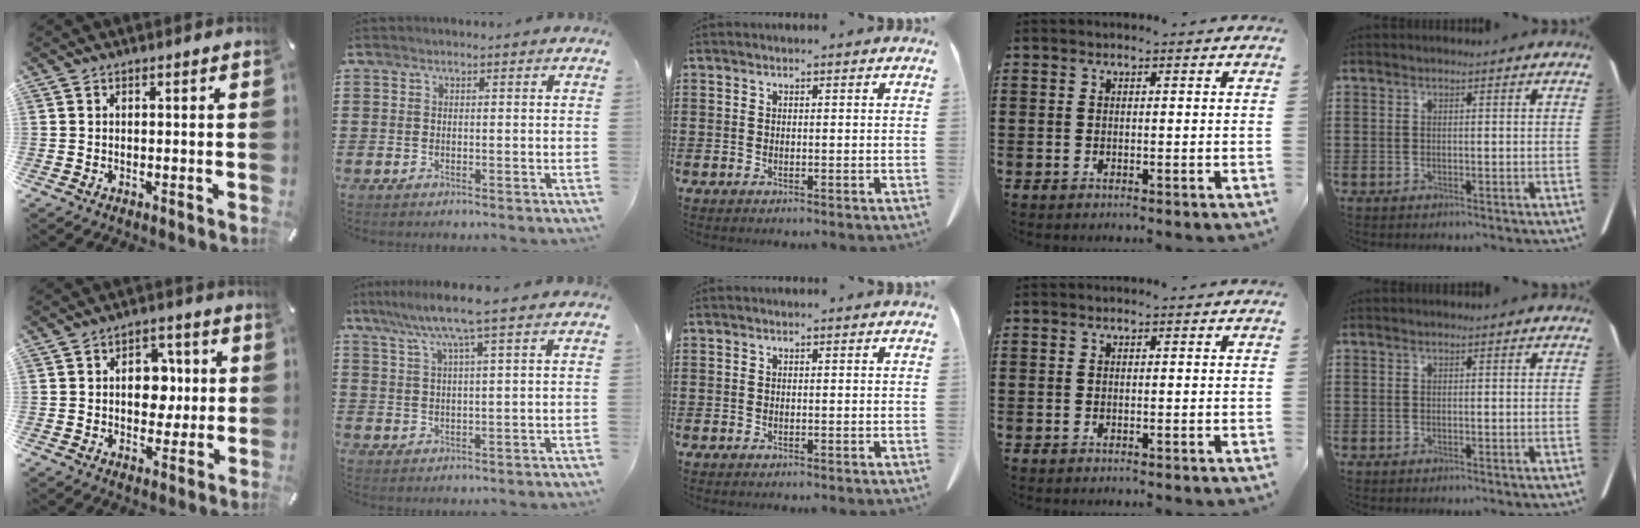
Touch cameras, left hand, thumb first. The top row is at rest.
{"thumb": {"total": 9.3, "force": [0.7, 6.9, 6.2], "torque": [-0.078, 0.004, 0.008]}, "index": {"total": 6.7, "force": [4.5, -0.3, 4.9], "torque": [-0.108, -0.009, 0.076]}}